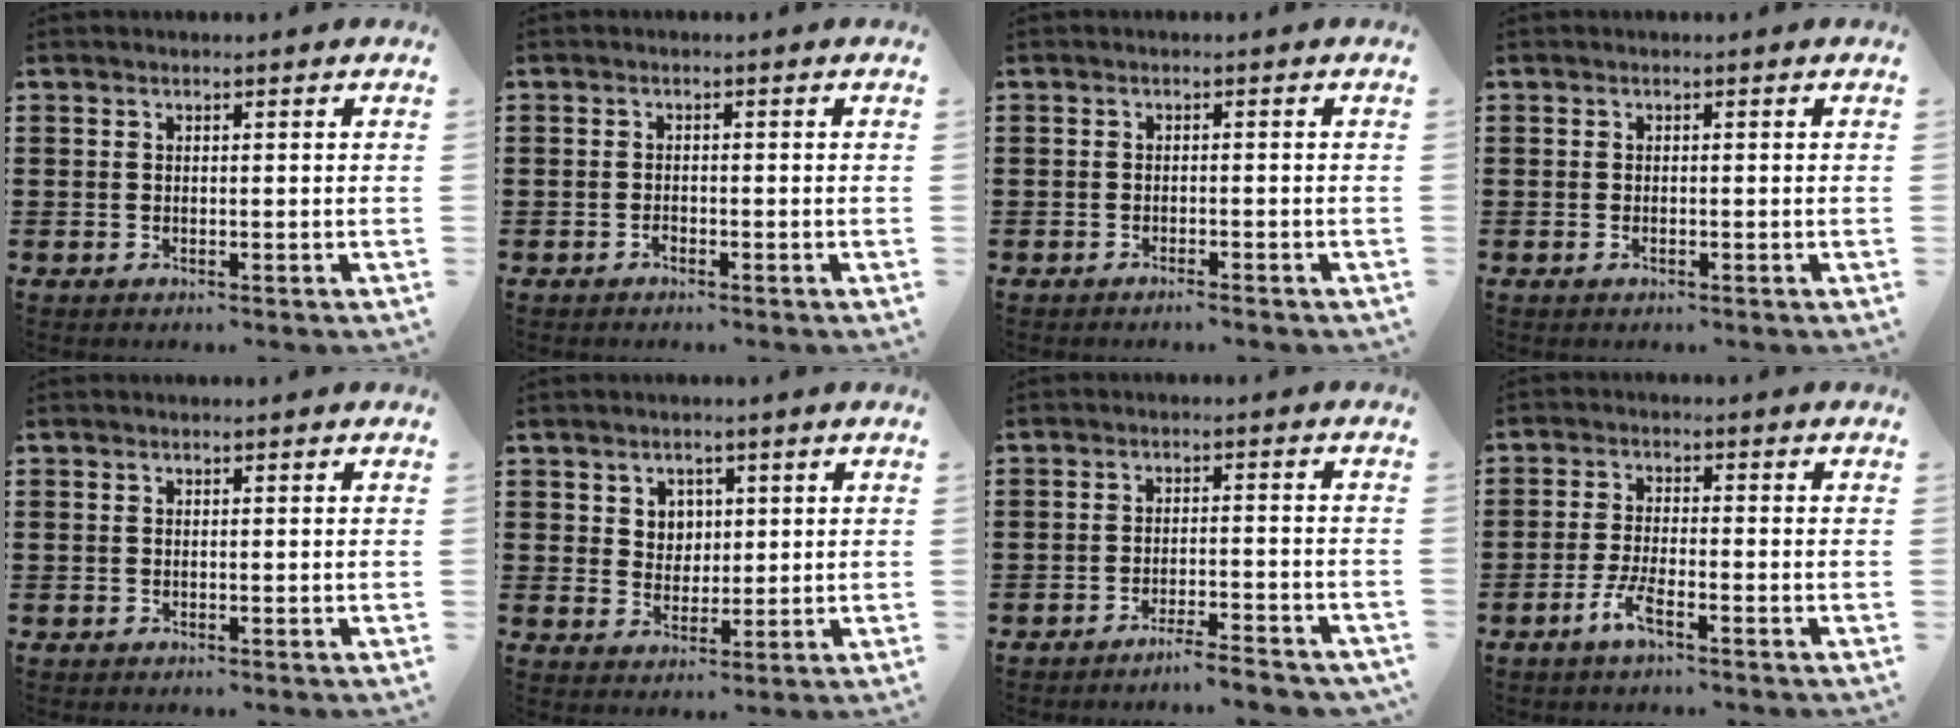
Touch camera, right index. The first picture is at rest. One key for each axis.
{"total": 0.9, "fx": -0.7, "fy": 0.3, "fz": 0.3, "tx": -0.008, "ty": -0.001, "tz": -0.015}
{"total": 1.1, "fx": -1.0, "fy": -0.1, "fz": 0.4, "tx": -0.011, "ty": -0.004, "tz": -0.018}
{"total": 0.5, "fx": -0.3, "fy": 0.2, "fz": 0.4, "tx": -0.010, "ty": -0.004, "tz": -0.004}
{"total": 0.0}
{"total": 3.6, "fx": 1.7, "fy": 3.1, "fz": 0.6, "tx": -0.019, "ty": 0.009, "tz": 0.028}
{"total": 3.7, "fx": -3.5, "fy": -0.4, "fz": 1.3, "tx": -0.024, "ty": -0.006, "tz": -0.069}
{"total": 4.2, "fx": -2.5, "fy": 0.7, "fz": 3.3, "tx": -0.082, "ty": -0.009, "tz": -0.053}